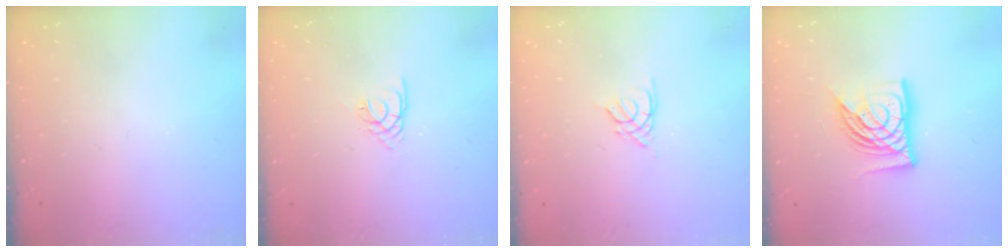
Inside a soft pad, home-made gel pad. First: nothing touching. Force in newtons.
{"total": 1.4, "press": 1.3, "slide": 0.3}
{"total": 2.6, "press": 2.6, "slide": 0.3}
{"total": 14.8, "press": 14.6, "slide": 1.9}